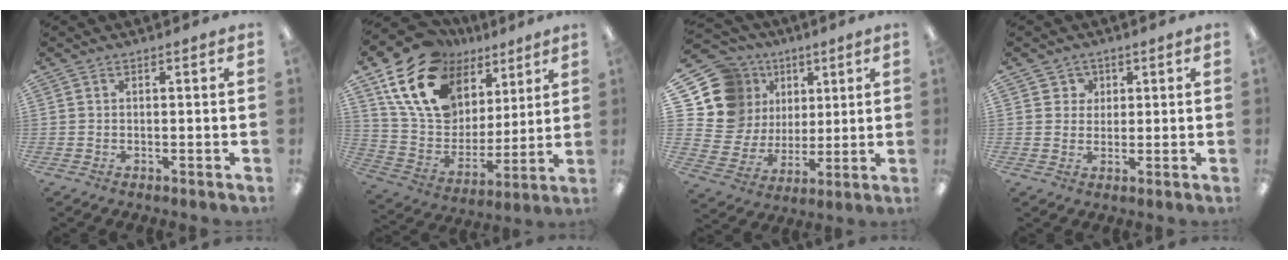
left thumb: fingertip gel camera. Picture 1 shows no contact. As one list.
[{"total": 20.6, "force": [11.2, 14.1, 10.0], "torque": [-0.193, -0.040, 0.212]}, {"total": 18.4, "force": [7.0, 16.0, 5.9], "torque": [-0.139, -0.041, 0.156]}, {"total": 3.9, "force": [1.7, 3.6, 0.1], "torque": [-0.001, 0.003, 0.027]}]